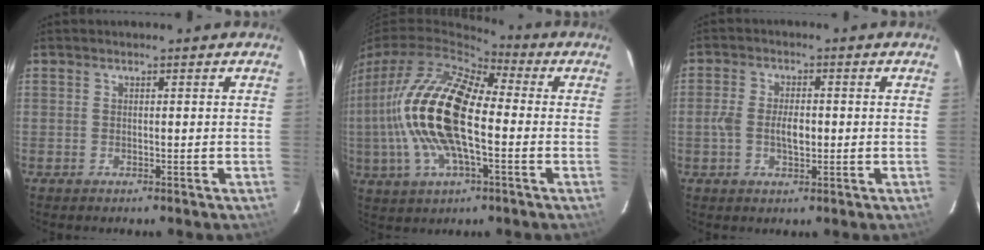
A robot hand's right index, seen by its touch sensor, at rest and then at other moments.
{"total": 18.7, "force": [-1.1, 7.5, 17.1], "torque": [-0.336, 0.003, -0.027]}
{"total": 5.3, "force": [-0.7, 2.7, 4.5], "torque": [-0.090, 0.004, -0.015]}